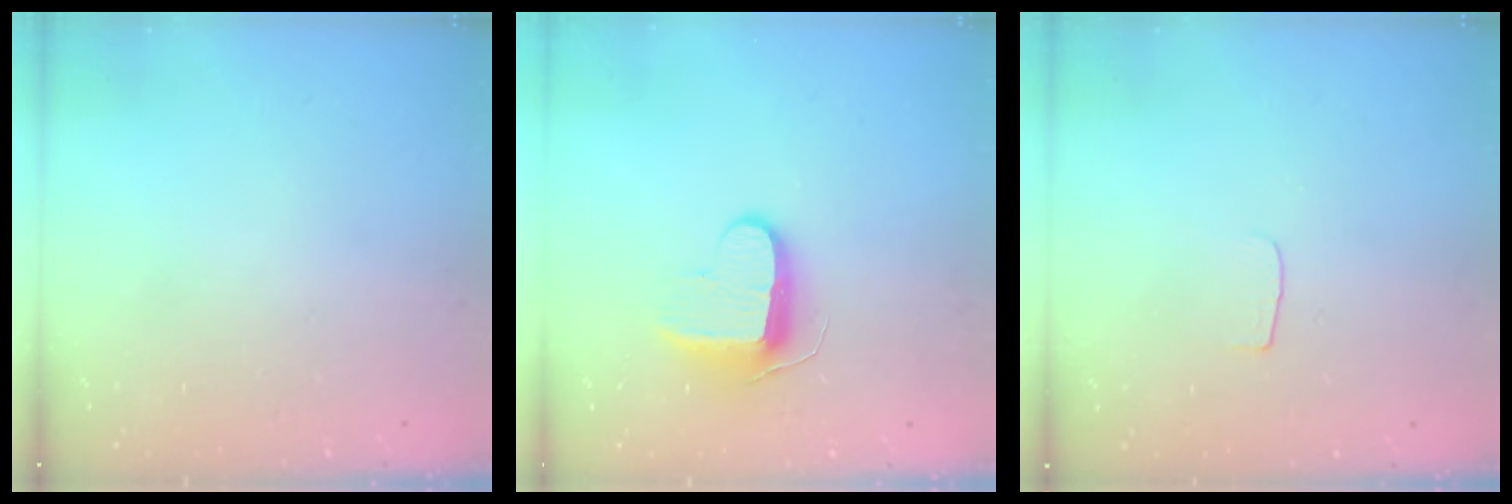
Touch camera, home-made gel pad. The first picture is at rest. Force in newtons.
{"total": 9.8, "press": 9.7, "slide": 0.9}
{"total": 3.0, "press": 3.0, "slide": 0.3}